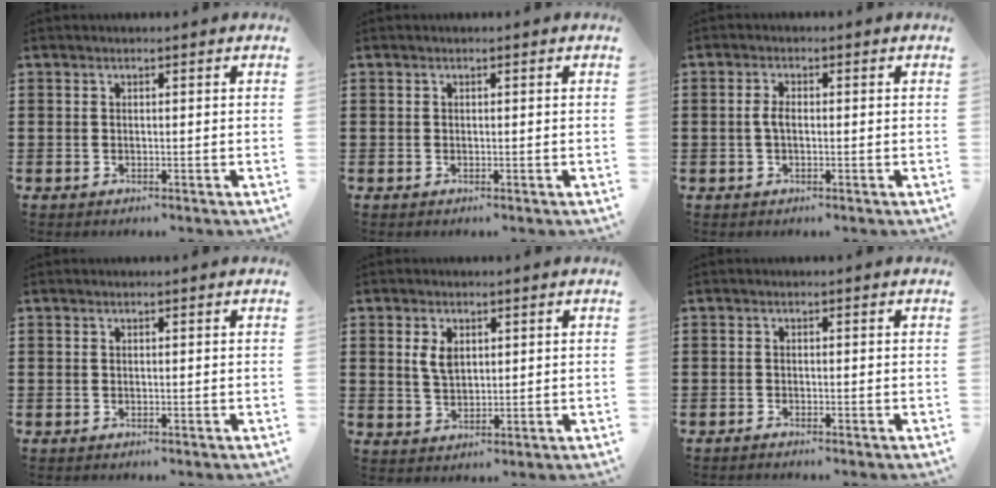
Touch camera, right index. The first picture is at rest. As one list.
[{"total": 0.0}, {"total": 2.1, "force": [-0.2, 0.9, 1.9], "torque": [-0.044, -0.002, -0.007]}, {"total": 0.0}, {"total": 3.5, "force": [1.2, 2.1, 2.5], "torque": [-0.056, 0.008, 0.021]}, {"total": 0.5, "force": [-0.5, -0.1, 0.0], "torque": [-0.002, 0.001, -0.011]}]